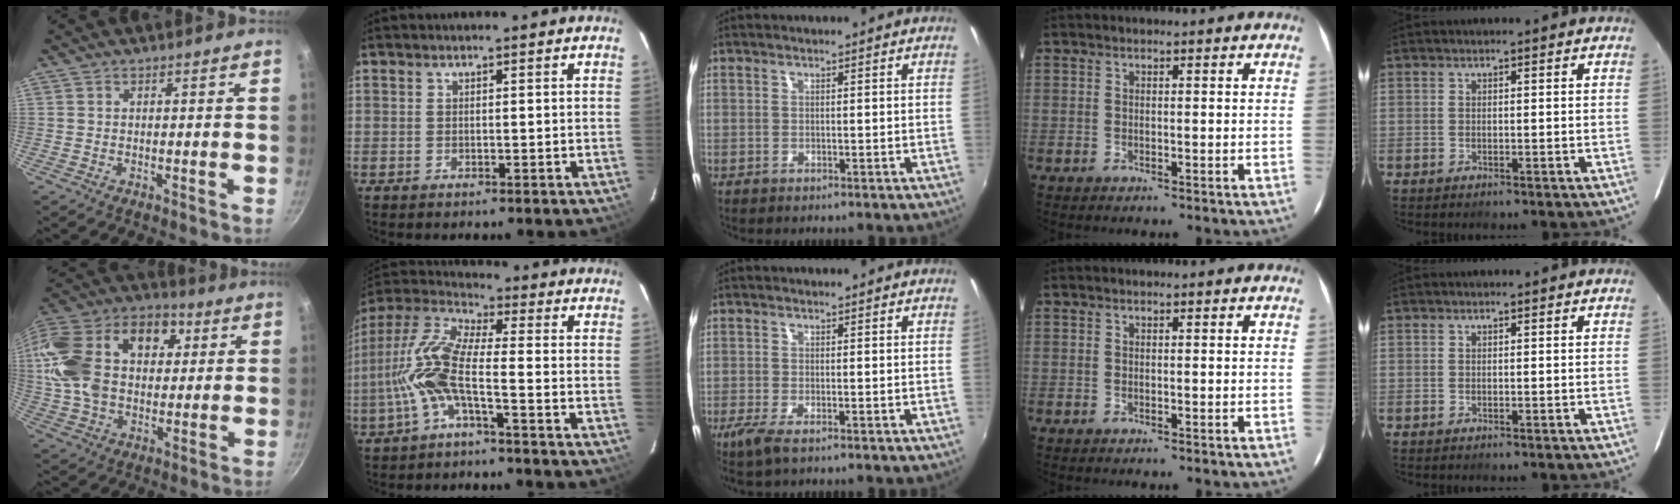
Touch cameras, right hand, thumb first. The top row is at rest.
{"thumb": {"total": 26.0, "force": [5.1, 18.0, 18.1], "torque": [-0.343, 0.039, 0.078]}, "index": {"total": 10.8, "force": [-3.2, 1.9, 10.1], "torque": [-0.227, 0.009, -0.068]}, "middle": {"total": 3.9, "force": [-2.4, 0.5, 3.0], "torque": [-0.067, -0.015, -0.045]}}